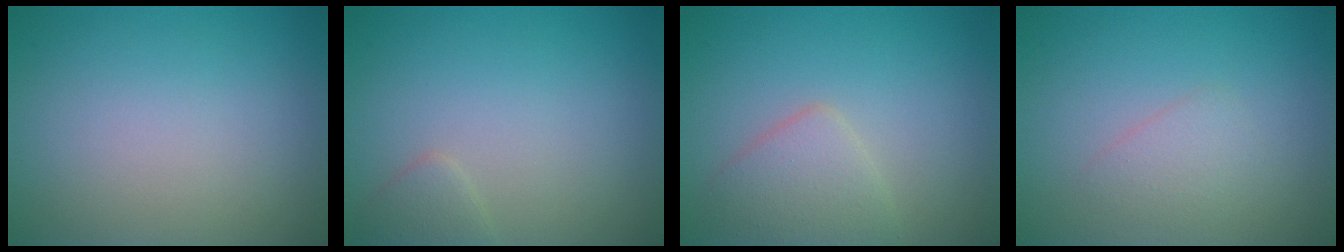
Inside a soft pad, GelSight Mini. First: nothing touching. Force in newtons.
{"total": 1.2, "press": 1.2, "slide": 0.1}
{"total": 2.9, "press": 2.9, "slide": 0.1}
{"total": 1.5, "press": 1.5, "slide": 0.0}